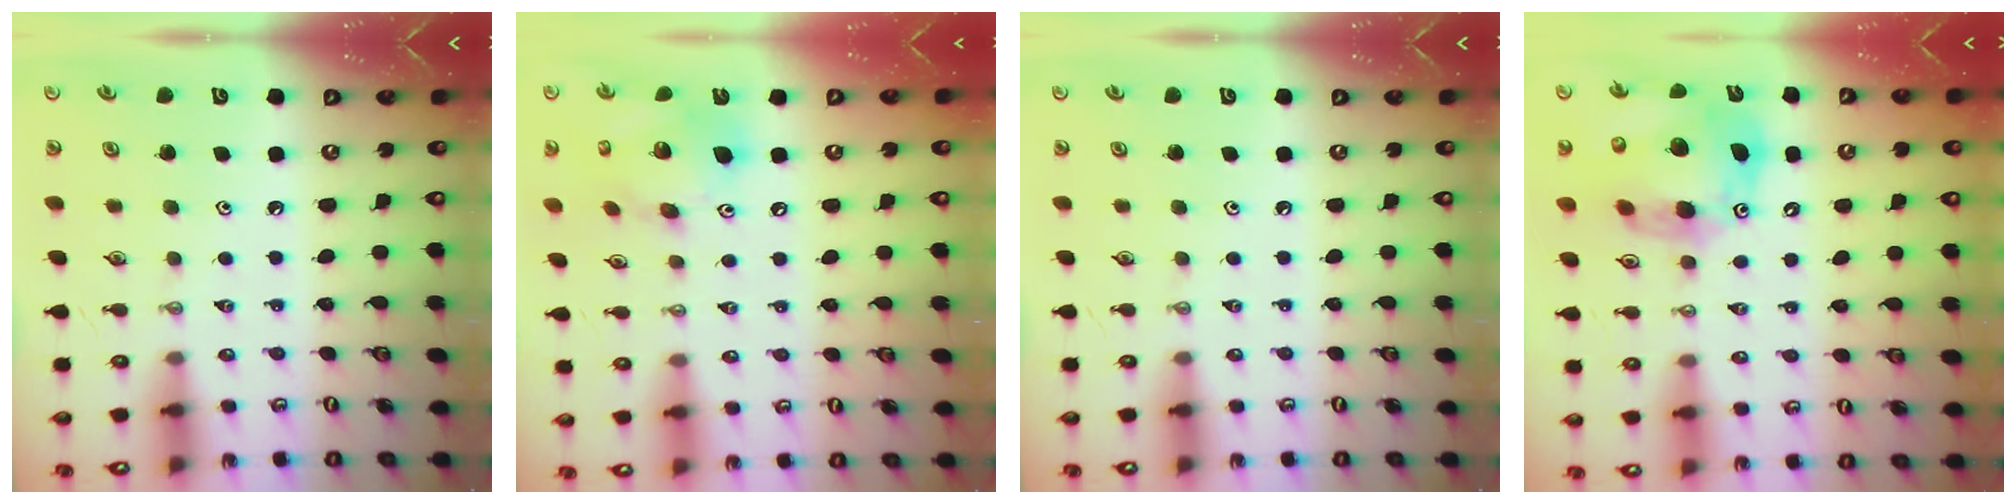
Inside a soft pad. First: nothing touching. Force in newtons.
{"total": 14.7, "press": 14.5, "slide": 2.5}
{"total": 0.0}
{"total": 17.4, "press": 17.2, "slide": 2.7}